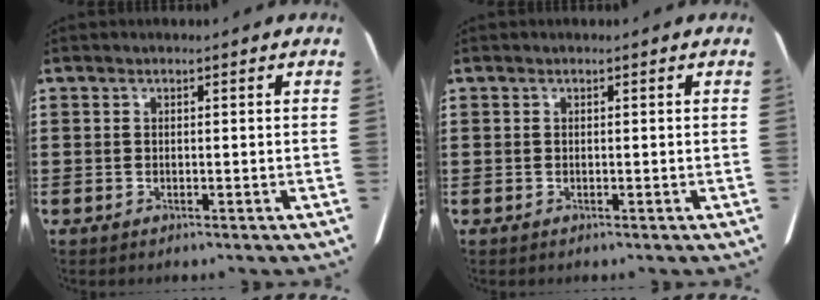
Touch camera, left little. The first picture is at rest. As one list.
[{"total": 0.0}]